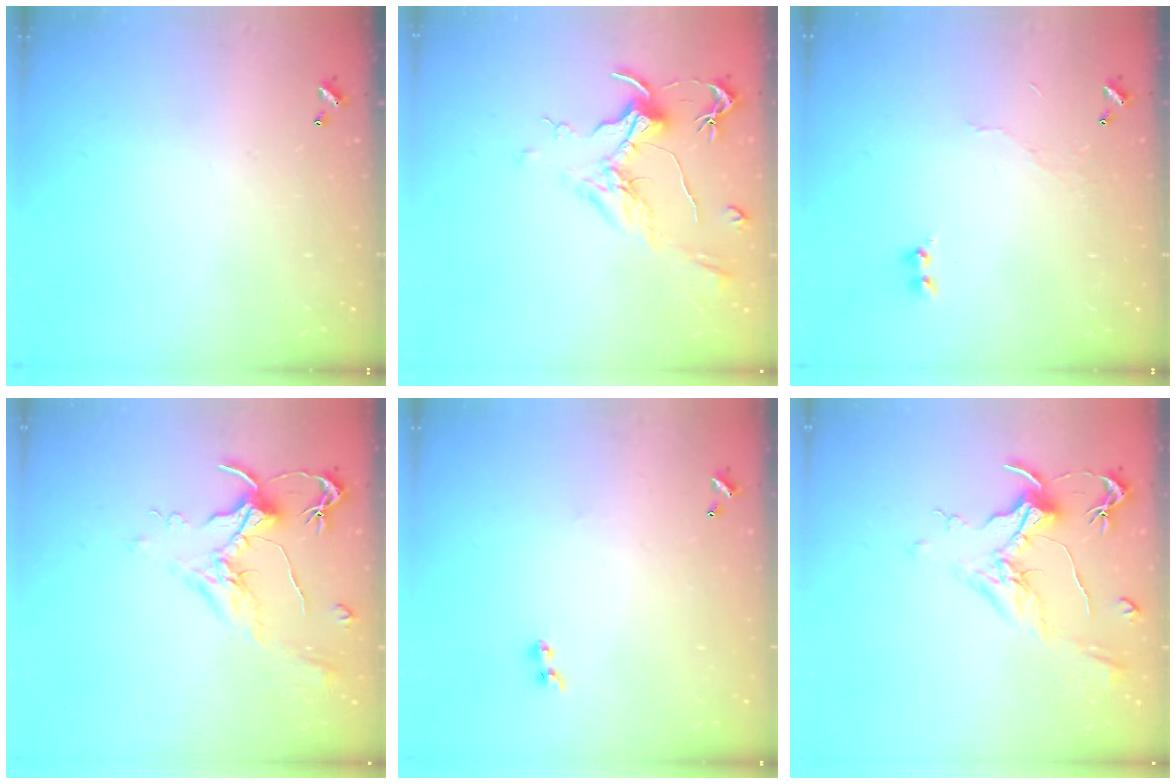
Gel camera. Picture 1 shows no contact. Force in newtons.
{"total": 2.1, "press": 2.0, "slide": 0.8}
{"total": 6.0, "press": 6.0, "slide": 0.6}
{"total": 2.0, "press": 1.8, "slide": 0.8}
{"total": 2.0, "press": 1.7, "slide": 1.0}
{"total": 2.1, "press": 2.0, "slide": 0.8}